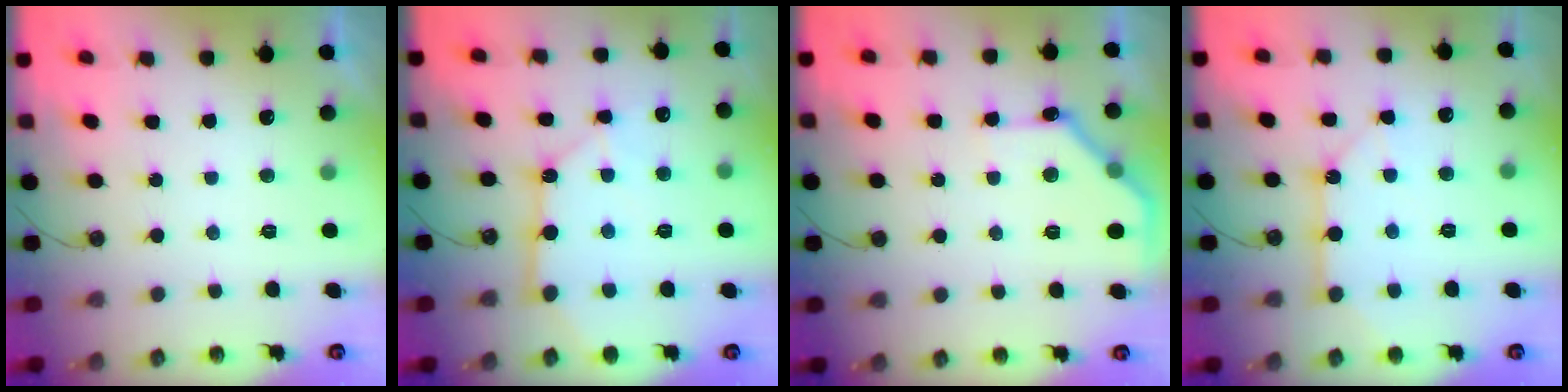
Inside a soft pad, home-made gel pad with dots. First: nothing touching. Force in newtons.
{"total": 12.1, "press": 12.0, "slide": 1.5}
{"total": 11.7, "press": 11.7, "slide": 0.2}
{"total": 11.0, "press": 10.9, "slide": 0.9}